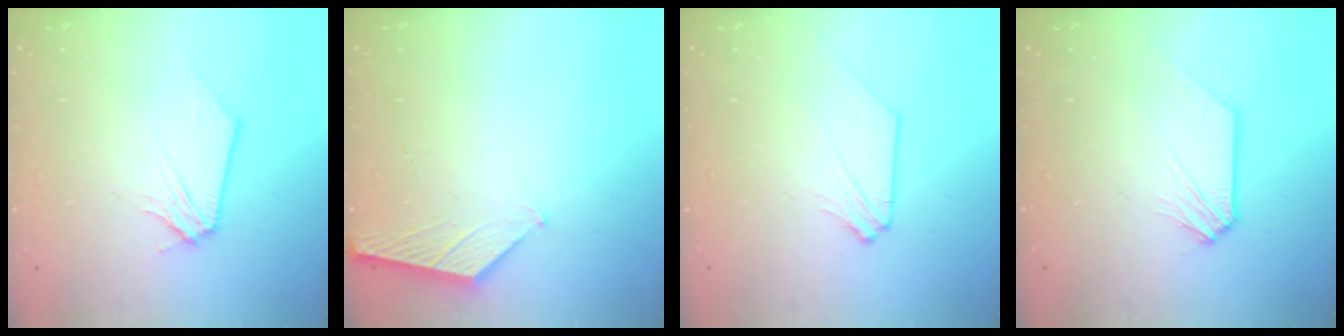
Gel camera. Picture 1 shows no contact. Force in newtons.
{"total": 1.3, "press": 1.3, "slide": 0.2}
{"total": 0.0}
{"total": 0.0}